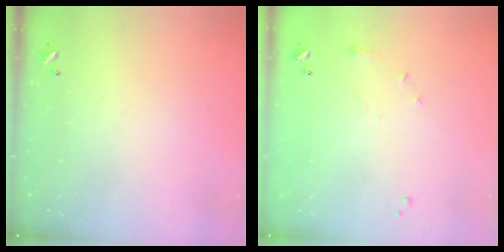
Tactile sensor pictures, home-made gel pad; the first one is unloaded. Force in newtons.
{"total": 6.3, "press": 6.3, "slide": 0.9}